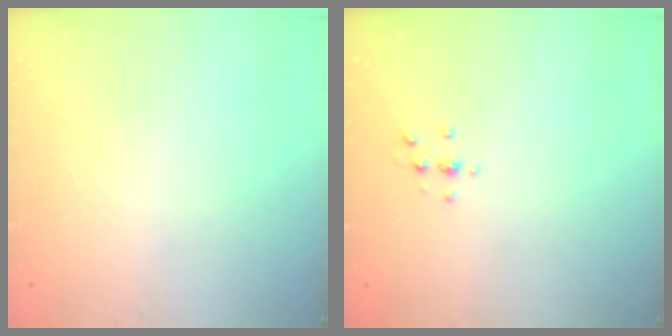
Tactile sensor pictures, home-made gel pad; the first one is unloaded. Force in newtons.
{"total": 2.4, "press": 2.4, "slide": 0.3}